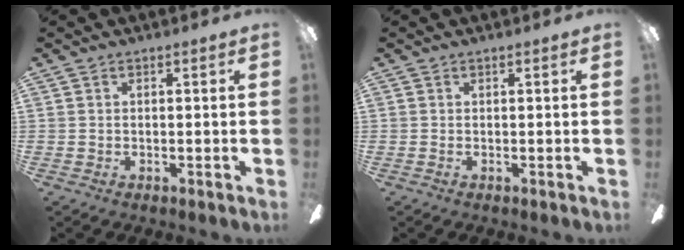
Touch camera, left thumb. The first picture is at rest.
{"total": 0.0}